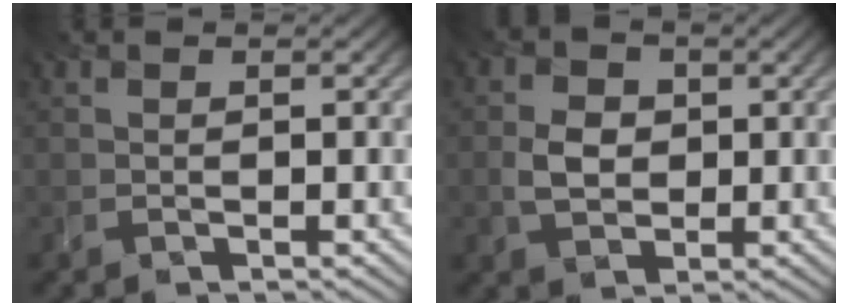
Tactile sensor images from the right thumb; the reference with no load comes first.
{"total": 3.6, "force": [0.1, 2.8, 2.1], "torque": [-0.050, 0.000, -0.005]}